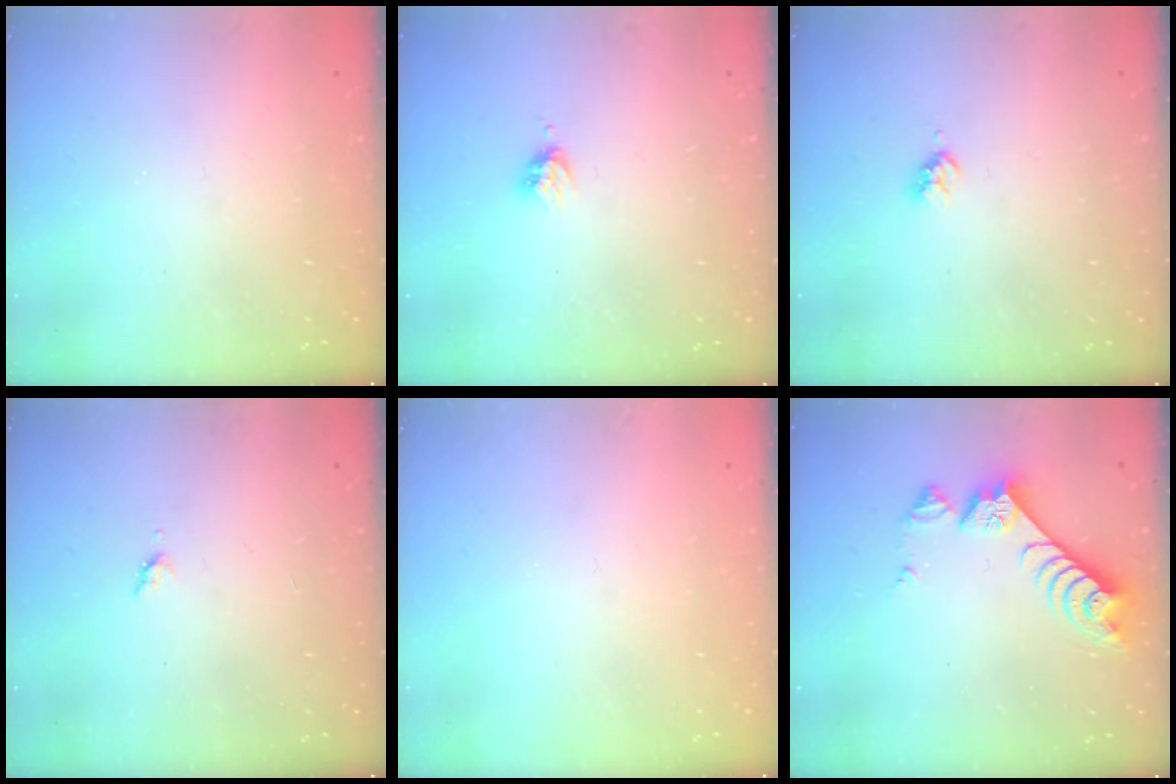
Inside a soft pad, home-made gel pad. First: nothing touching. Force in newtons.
{"total": 3.0, "press": 3.0, "slide": 0.4}
{"total": 3.1, "press": 3.0, "slide": 0.4}
{"total": 3.0, "press": 2.9, "slide": 0.5}
{"total": 0.0}
{"total": 8.8, "press": 8.8, "slide": 0.6}